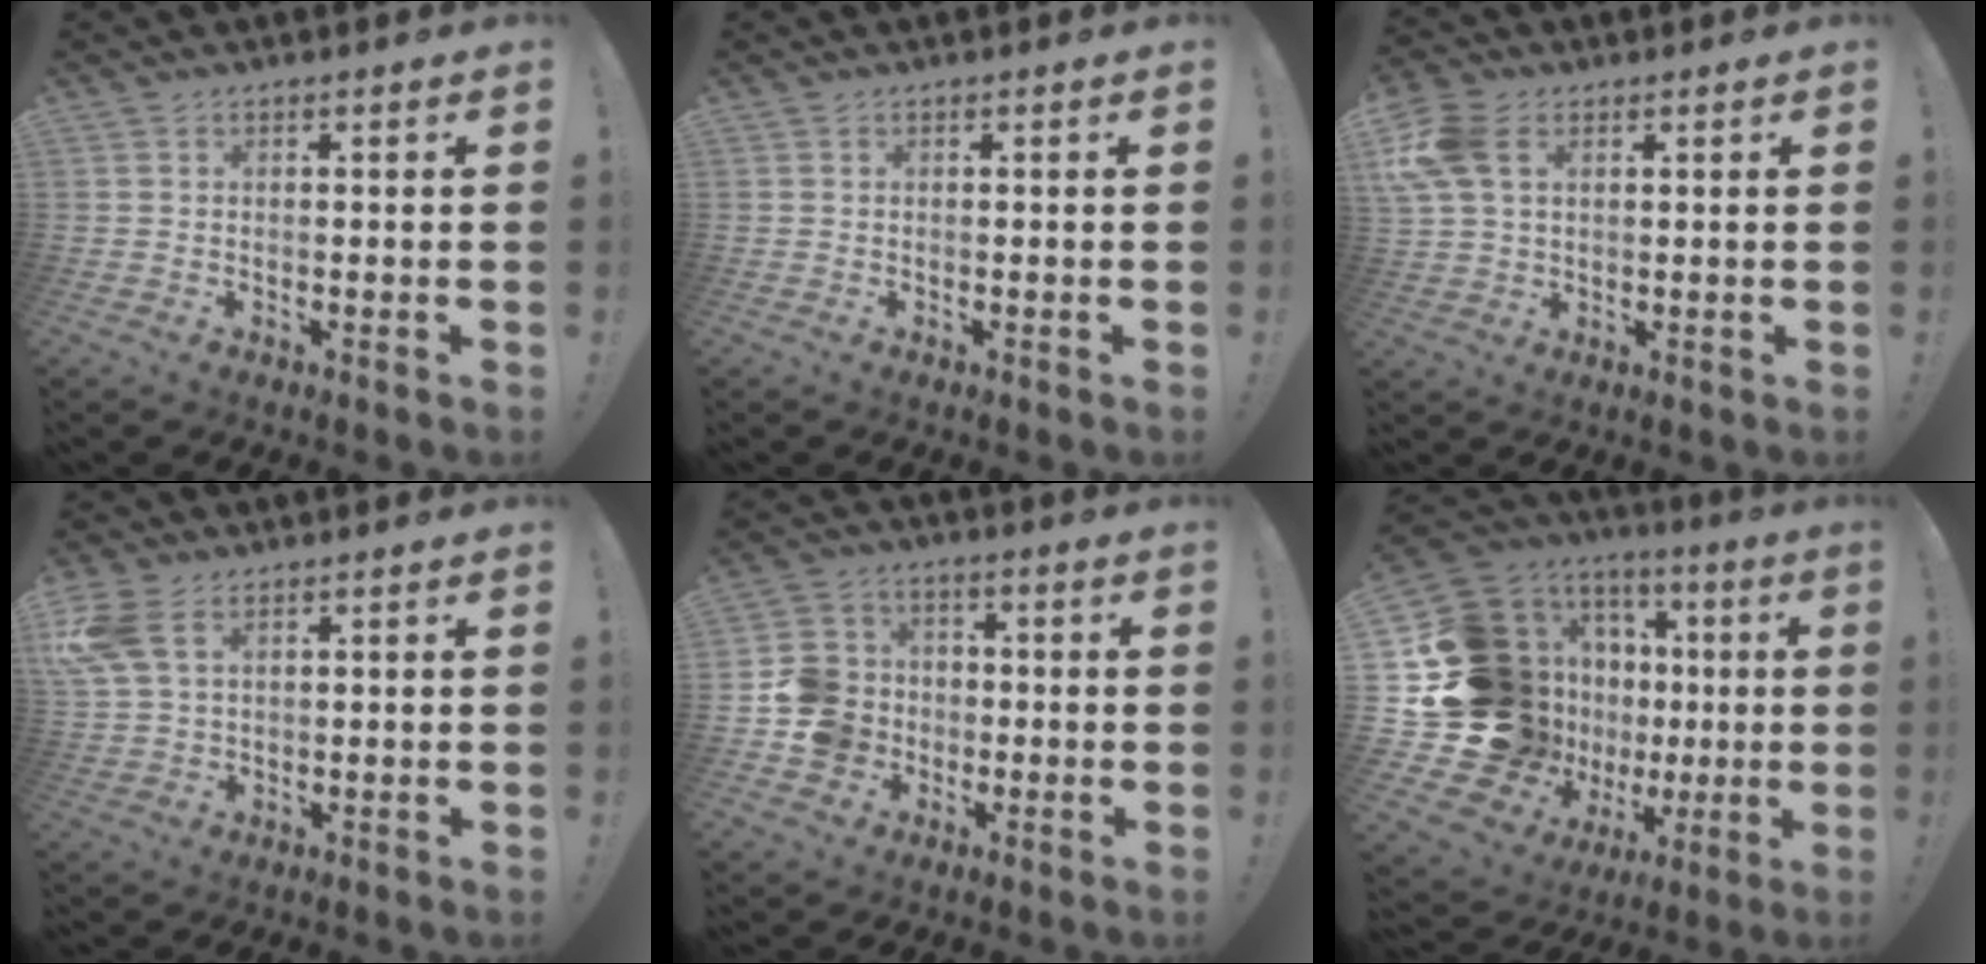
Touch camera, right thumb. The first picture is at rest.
{"total": 0.0}
{"total": 10.8, "force": [3.8, 7.0, 7.3], "torque": [-0.153, -0.005, 0.074]}
{"total": 8.4, "force": [3.8, 4.9, 5.7], "torque": [-0.127, -0.010, 0.076]}
{"total": 11.5, "force": [-3.0, 10.5, 3.6], "torque": [-0.061, 0.030, -0.046]}
{"total": 23.3, "force": [1.2, 19.0, 13.5], "torque": [-0.244, -0.051, 0.105]}